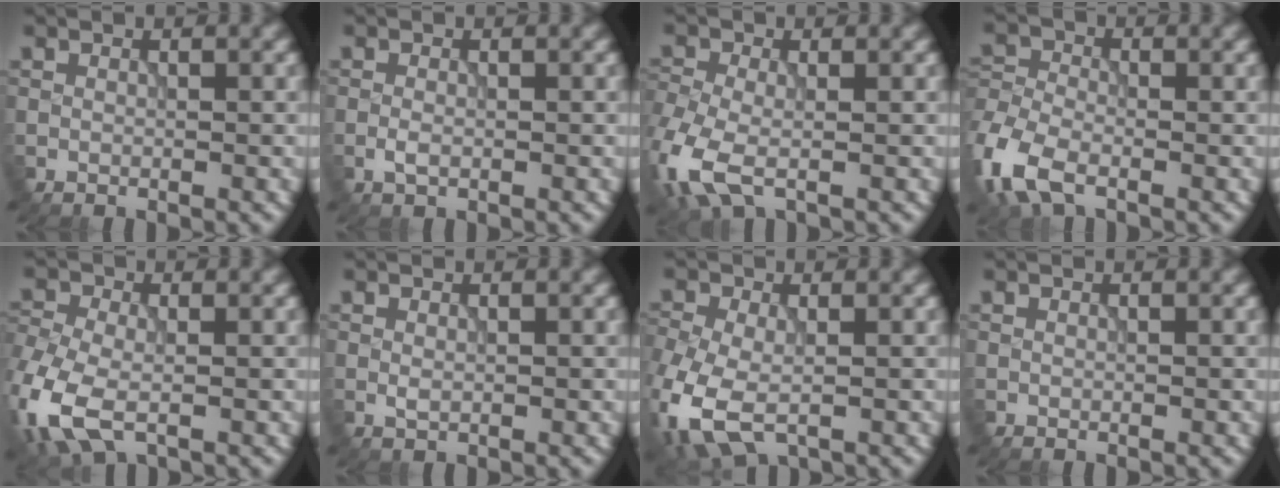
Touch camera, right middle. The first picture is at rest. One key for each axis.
{"total": 1.0, "fx": -0.5, "fy": 0.5, "fz": 0.8, "tx": -0.016, "ty": -0.002, "tz": -0.011}
{"total": 6.0, "fx": -2.2, "fy": 3.5, "fz": 4.4, "tx": -0.115, "ty": -0.011, "tz": -0.054}
{"total": 6.3, "fx": -3.5, "fy": 3.4, "fz": 4.0, "tx": -0.103, "ty": -0.010, "tz": -0.084}
{"total": 7.6, "fx": -2.7, "fy": 4.7, "fz": 5.3, "tx": -0.140, "ty": -0.015, "tz": -0.061}
{"total": 0.5, "fx": 0.0, "fy": 0.2, "fz": 0.4, "tx": -0.009, "ty": -0.003, "tz": 0.001}
{"total": 7.7, "fx": -3.1, "fy": 4.7, "fz": 5.3, "tx": -0.140, "ty": -0.029, "tz": -0.058}
{"total": 0.0}